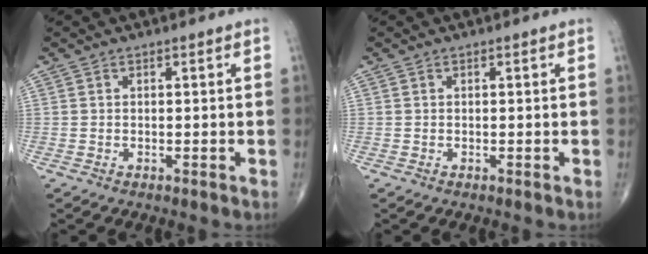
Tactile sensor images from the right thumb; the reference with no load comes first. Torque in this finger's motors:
{"motor_torque": [-0.01, 0.00, 0.01, -0.03, 0.01]}